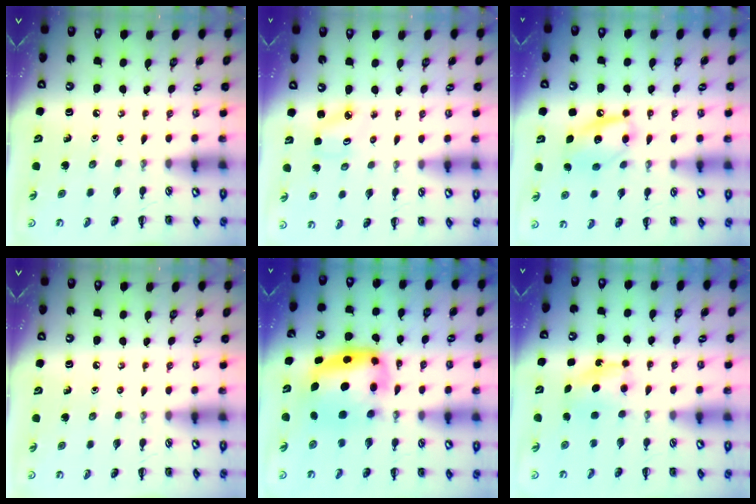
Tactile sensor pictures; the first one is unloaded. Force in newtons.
{"total": 2.3, "press": 2.2, "slide": 0.6}
{"total": 12.0, "press": 11.9, "slide": 1.8}
{"total": 0.0}
{"total": 6.6, "press": 6.4, "slide": 1.7}
{"total": 5.8, "press": 5.6, "slide": 1.7}